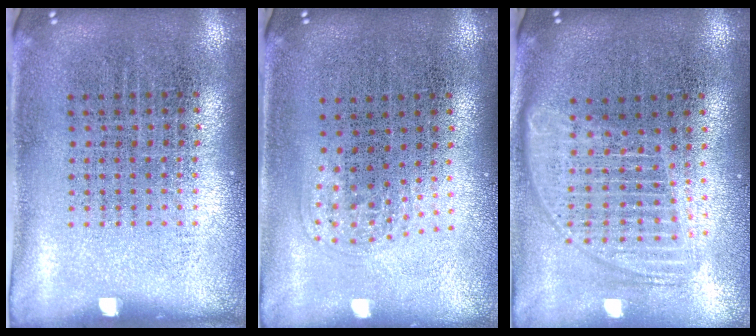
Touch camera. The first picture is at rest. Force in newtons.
{"total": 1.0, "press": 0.6, "slide": 0.8}
{"total": 1.8, "press": 1.5, "slide": 1.0}